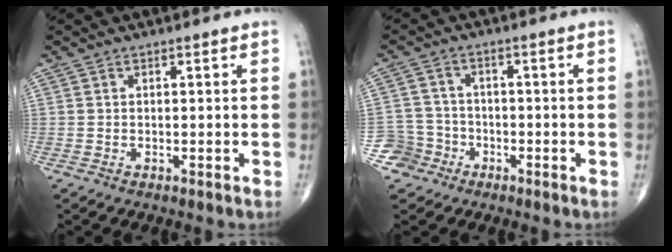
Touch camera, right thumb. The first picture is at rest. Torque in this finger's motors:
{"motor_torque": [-0.47, -0.34, -0.04, 0.00, 0.01]}